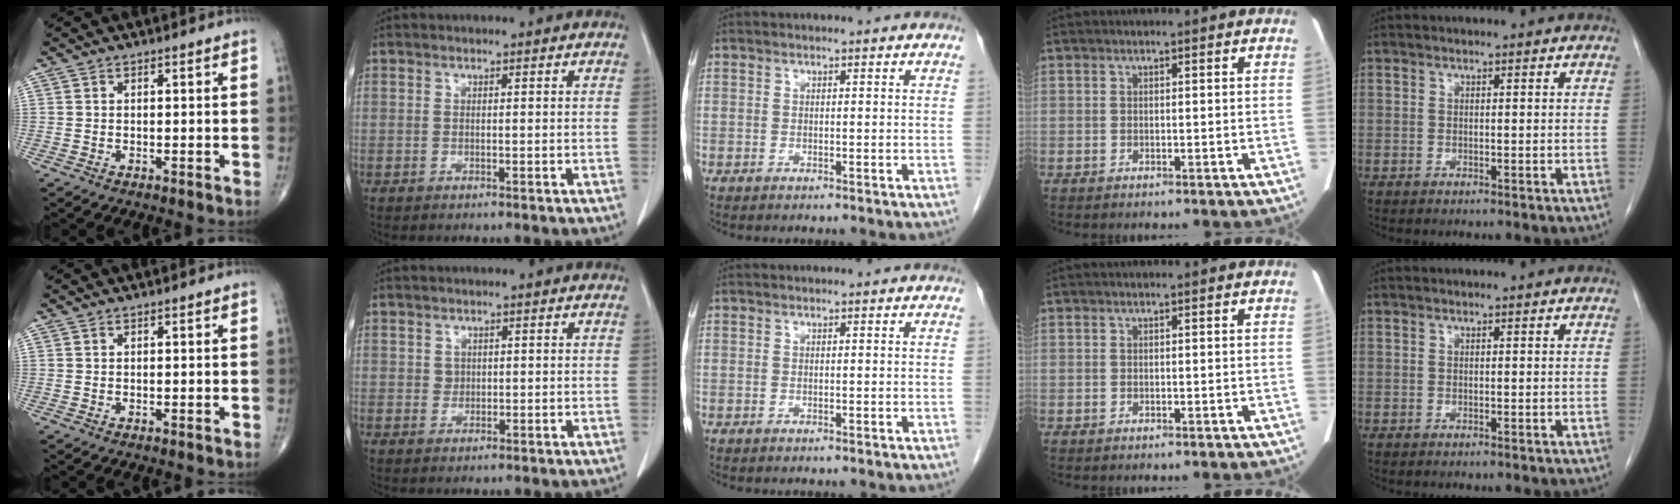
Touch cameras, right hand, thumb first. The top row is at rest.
{"index": {"total": 1.6, "force": [0.3, 1.4, 0.6], "torque": [-0.010, 0.004, 0.010]}}